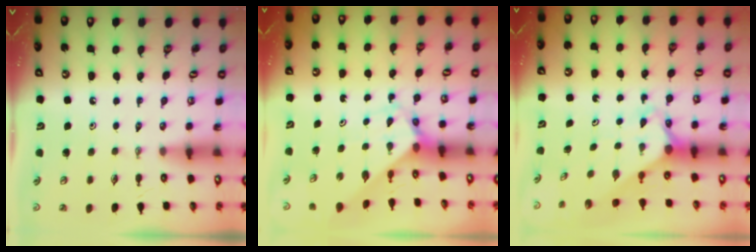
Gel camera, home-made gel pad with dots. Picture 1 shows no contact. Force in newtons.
{"total": 2.6, "press": 2.6, "slide": 0.2}
{"total": 2.3, "press": 2.3, "slide": 0.2}